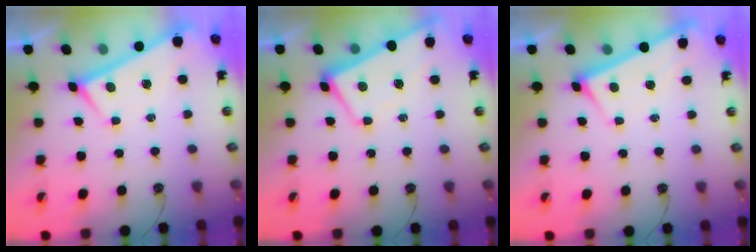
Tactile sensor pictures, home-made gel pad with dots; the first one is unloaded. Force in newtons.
{"total": 1.6, "press": 1.4, "slide": 0.7}
{"total": 3.0, "press": 3.0, "slide": 0.2}